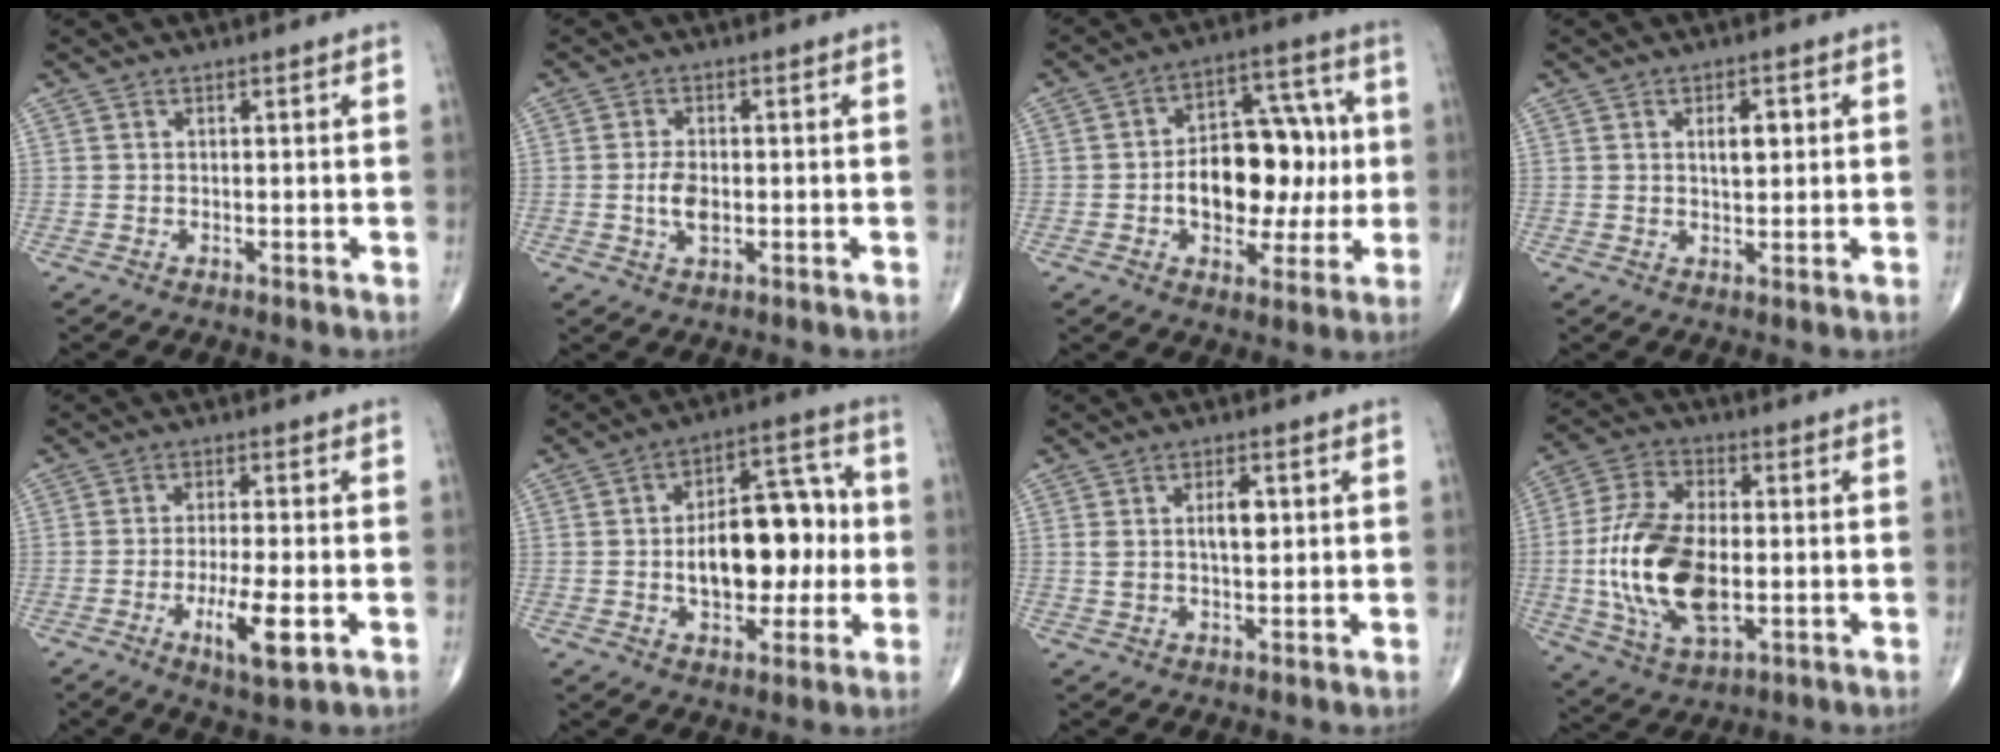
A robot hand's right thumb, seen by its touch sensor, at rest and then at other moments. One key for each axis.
{"total": 4.2, "fx": -0.6, "fy": 2.3, "fz": 3.5, "tx": -0.064, "ty": 0.001, "tz": -0.010}
{"total": 17.4, "fx": -0.9, "fy": 11.0, "fz": 13.5, "tx": -0.150, "ty": 0.038, "tz": -0.008}
{"total": 4.0, "fx": 1.0, "fy": 1.9, "fz": 3.3, "tx": -0.042, "ty": -0.006, "tz": 0.014}
{"total": 8.6, "fx": -2.9, "fy": 2.0, "fz": 7.8, "tx": -0.139, "ty": -0.006, "tz": -0.046}
{"total": 17.0, "fx": -0.7, "fy": 9.6, "fz": 14.0, "tx": -0.172, "ty": 0.035, "tz": -0.010}
{"total": 4.7, "fx": 1.0, "fy": 2.2, "fz": 4.0, "tx": -0.064, "ty": -0.001, "tz": 0.018}
{"total": 18.6, "fx": -1.8, "fy": 9.9, "fz": 15.6, "tx": -0.309, "ty": 0.004, "tz": -0.027}